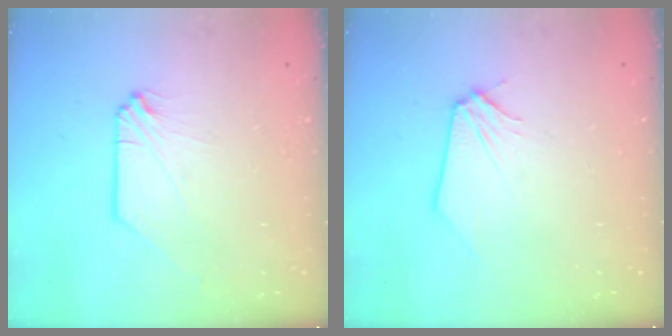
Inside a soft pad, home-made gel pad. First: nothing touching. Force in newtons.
{"total": 0.0}